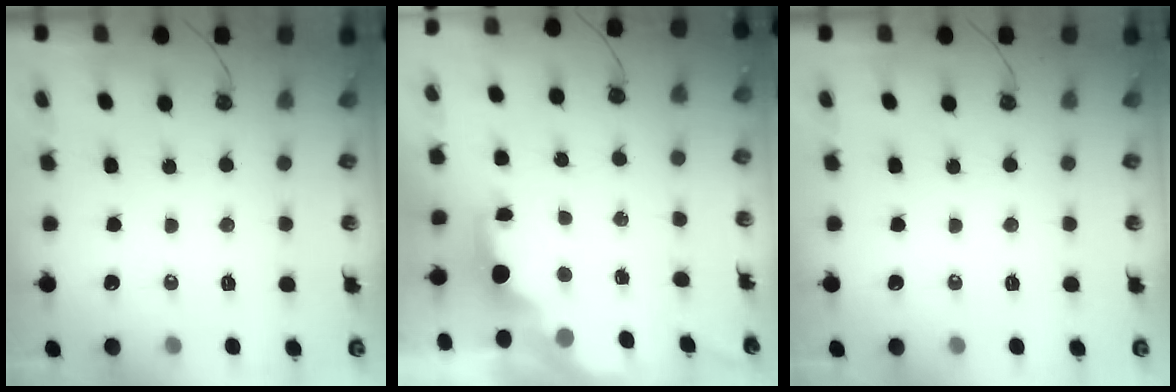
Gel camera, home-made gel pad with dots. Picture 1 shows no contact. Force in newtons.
{"total": 2.1, "press": 1.9, "slide": 0.8}
{"total": 0.0}